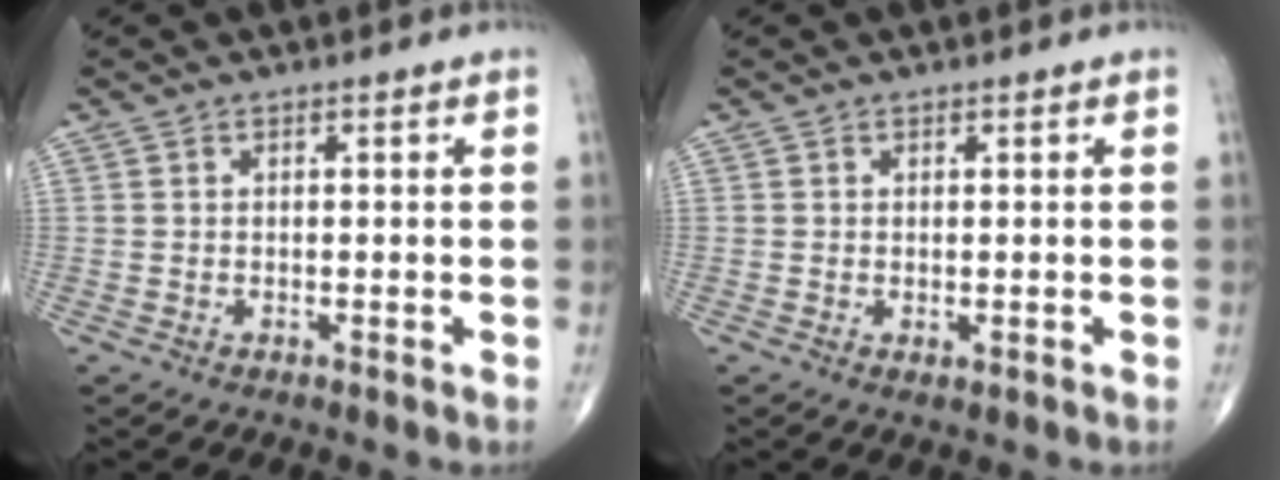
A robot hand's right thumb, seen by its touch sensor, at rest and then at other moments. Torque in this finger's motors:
{"motor_torque": [-0.25, 0.75, 0.16, 0.21, -0.07]}